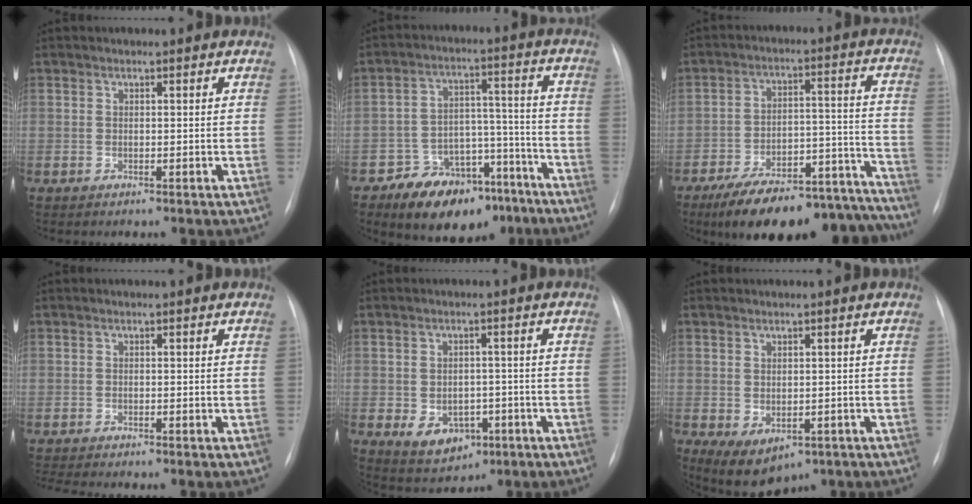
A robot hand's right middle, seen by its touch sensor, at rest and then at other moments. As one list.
[{"total": 13.6, "force": [-9.4, 7.5, 6.4], "torque": [-0.081, 0.043, -0.137]}, {"total": 22.5, "force": [-19.8, 6.0, 8.8], "torque": [-0.090, 0.040, -0.285]}, {"total": 2.7, "force": [-2.4, -0.7, 0.9], "torque": [-0.021, -0.011, -0.040]}, {"total": 6.3, "force": [-2.2, 4.8, 3.5], "torque": [-0.058, 0.008, -0.017]}, {"total": 6.5, "force": [-2.8, 3.9, 4.3], "torque": [-0.066, -0.006, -0.027]}]